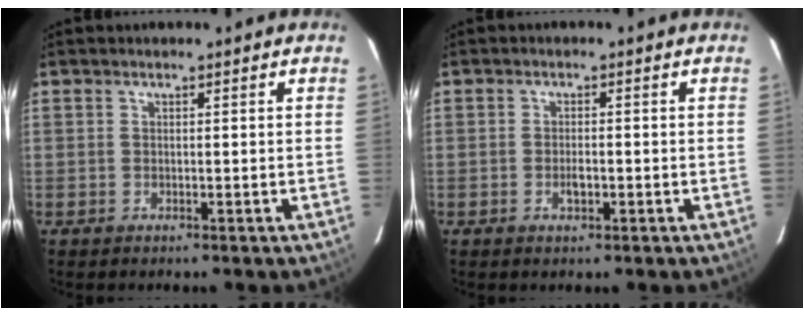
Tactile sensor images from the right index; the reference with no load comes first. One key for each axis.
{"total": 2.2, "fx": -0.8, "fy": 1.0, "fz": 1.8, "tx": -0.035, "ty": 0.000, "tz": -0.014}